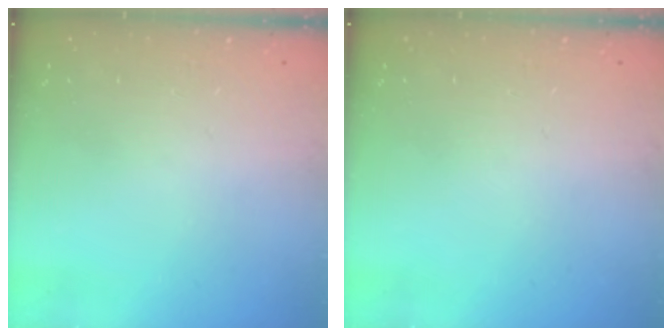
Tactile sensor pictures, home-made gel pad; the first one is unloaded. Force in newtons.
{"total": 0.0}